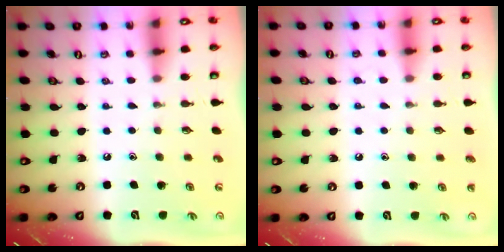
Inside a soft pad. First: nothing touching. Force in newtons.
{"total": 5.0, "press": 5.0, "slide": 0.6}